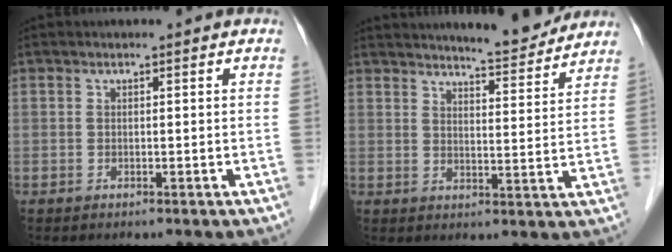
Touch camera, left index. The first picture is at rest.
{"total": 8.7, "force": [8.3, 0.4, 2.6], "torque": [-0.047, -0.009, 0.111]}